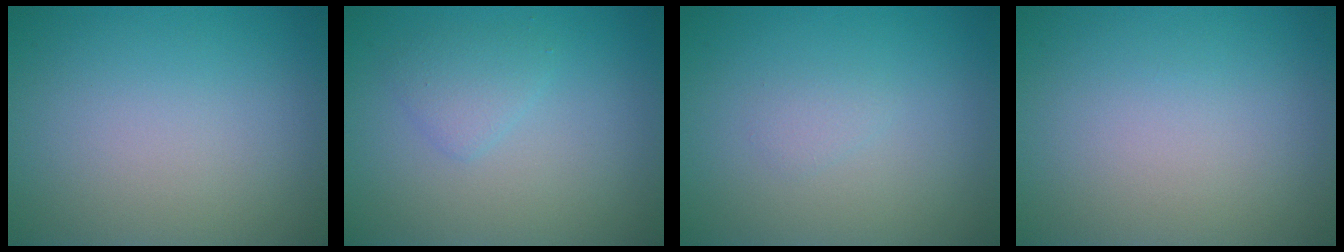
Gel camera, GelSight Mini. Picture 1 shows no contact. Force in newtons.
{"total": 1.6, "press": 1.6, "slide": 0.1}
{"total": 0.7, "press": 0.7, "slide": 0.1}
{"total": 0.0}